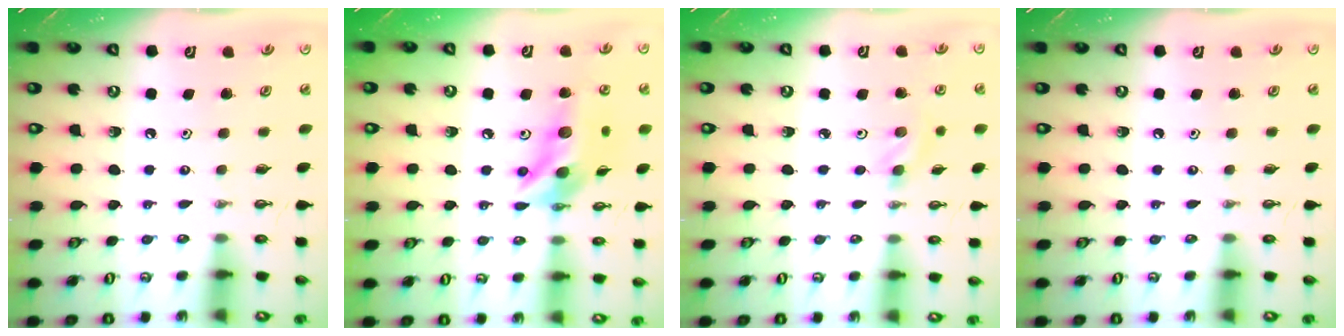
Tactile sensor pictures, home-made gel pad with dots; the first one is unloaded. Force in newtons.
{"total": 14.3, "press": 14.3, "slide": 1.0}
{"total": 4.0, "press": 3.7, "slide": 1.7}
{"total": 0.0}